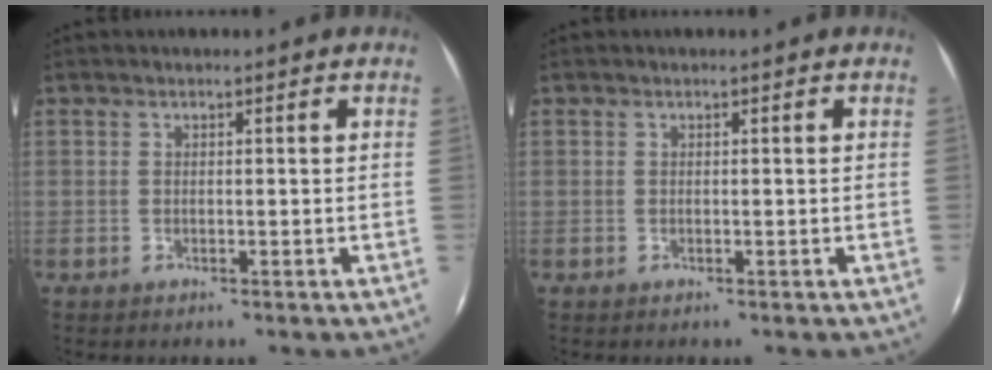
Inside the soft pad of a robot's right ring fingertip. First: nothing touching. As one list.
[{"total": 0.0}]